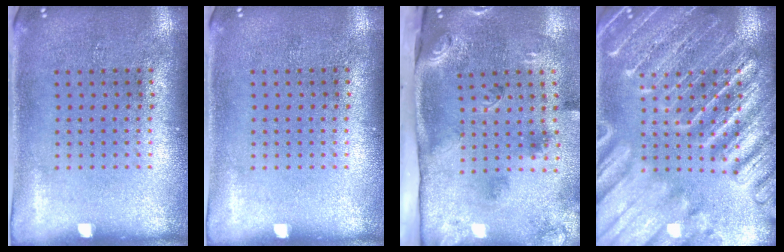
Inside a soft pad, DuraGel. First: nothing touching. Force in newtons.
{"total": 0.0}
{"total": 3.3, "press": 2.0, "slide": 2.6}
{"total": 6.3, "press": 6.2, "slide": 0.9}